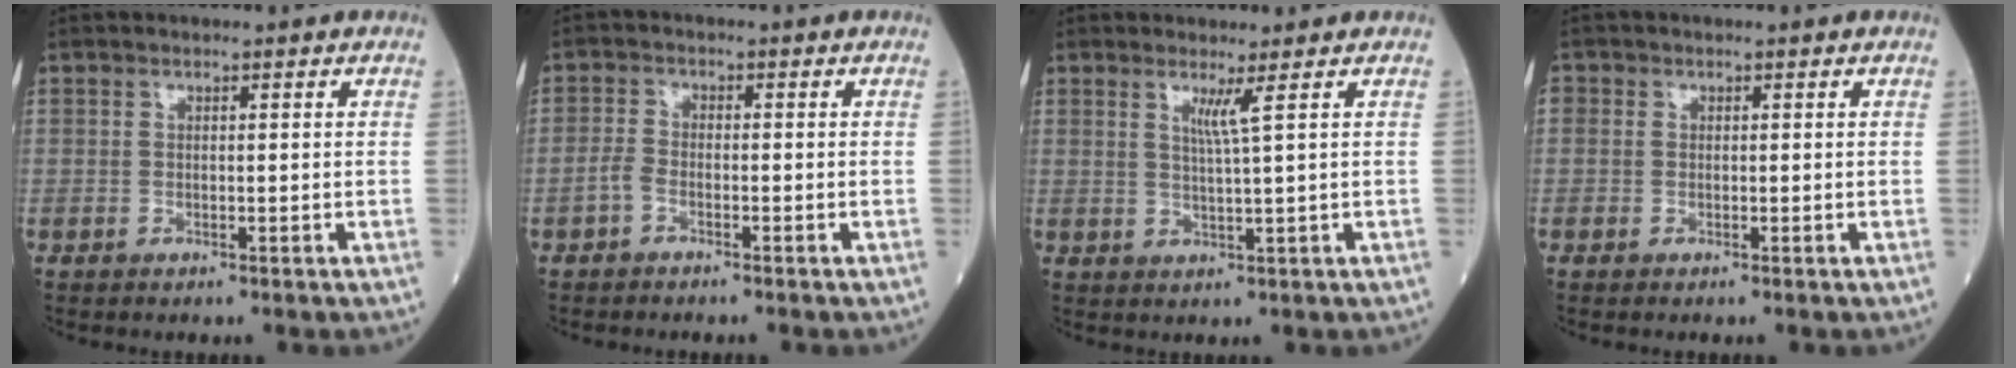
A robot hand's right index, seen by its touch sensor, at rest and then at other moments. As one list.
[{"total": 2.1, "force": [-1.4, 0.8, 1.3], "torque": [-0.034, 0.002, -0.030]}, {"total": 2.4, "force": [1.2, -1.1, 1.8], "torque": [-0.042, -0.014, 0.027]}, {"total": 1.1, "force": [-0.1, 1.1, 0.3], "torque": [-0.003, 0.002, -0.006]}]